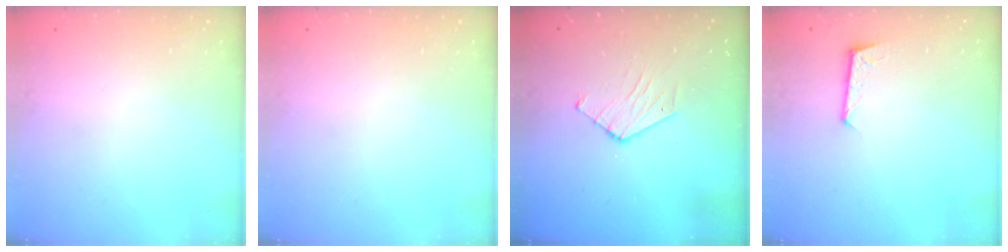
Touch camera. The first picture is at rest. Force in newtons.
{"total": 0.0}
{"total": 5.5, "press": 5.4, "slide": 0.6}
{"total": 6.1, "press": 6.0, "slide": 0.4}